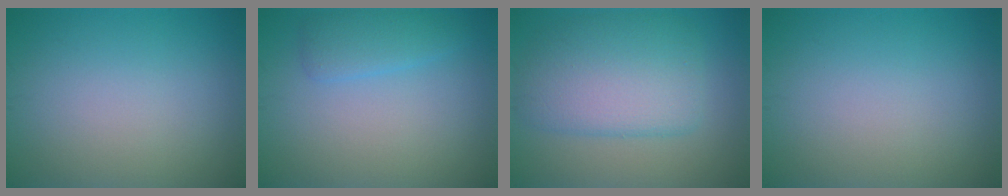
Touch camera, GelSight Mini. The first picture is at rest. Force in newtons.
{"total": 2.2, "press": 2.2, "slide": 0.1}
{"total": 6.6, "press": 6.6, "slide": 0.4}
{"total": 0.0}